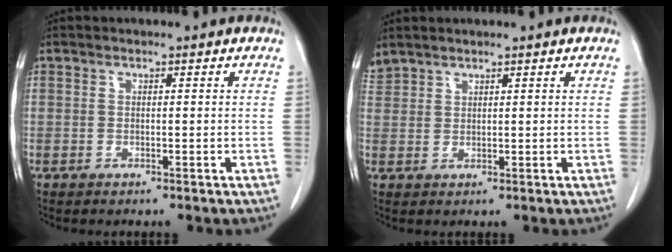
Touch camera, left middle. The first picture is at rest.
{"total": 2.3, "force": [2.3, 0.4, 0.2], "torque": [-0.013, 0.020, 0.051]}